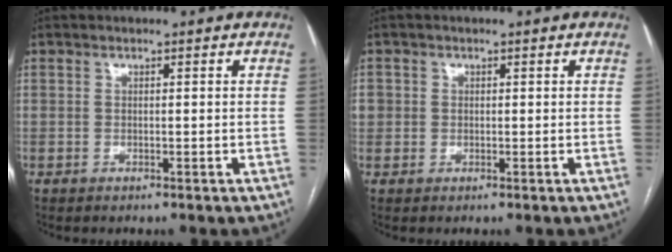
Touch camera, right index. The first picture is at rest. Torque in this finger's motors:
{"motor_torque": [0.17, -0.01, 0.02, 0.02]}